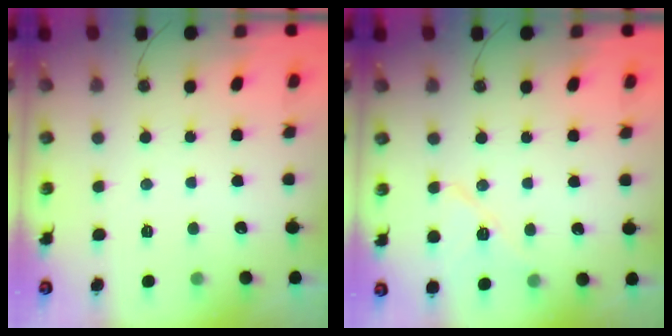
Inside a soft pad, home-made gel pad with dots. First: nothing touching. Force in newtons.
{"total": 9.3, "press": 8.9, "slide": 2.7}